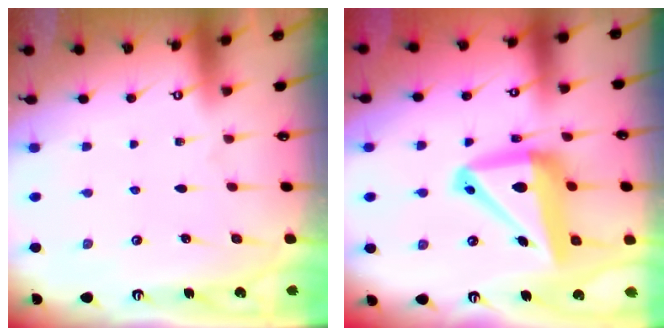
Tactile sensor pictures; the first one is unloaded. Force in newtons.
{"total": 15.2, "press": 15.1, "slide": 1.4}